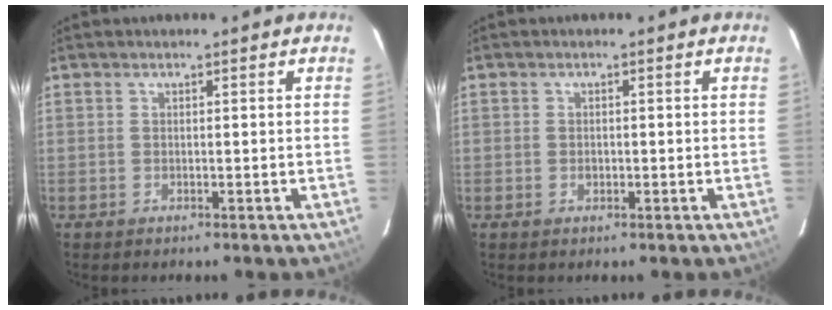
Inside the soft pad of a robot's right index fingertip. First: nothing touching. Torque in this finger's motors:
{"motor_torque": [-0.06, 0.14, -0.07, -0.05]}